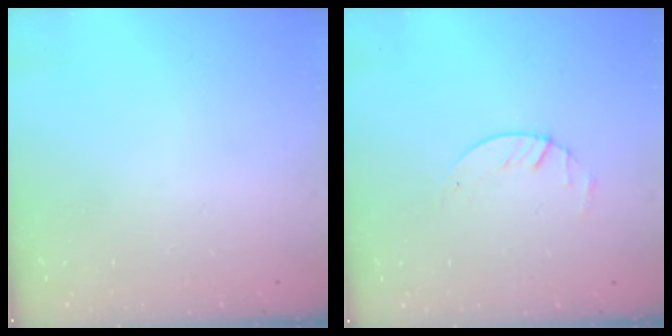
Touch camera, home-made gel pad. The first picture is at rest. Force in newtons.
{"total": 1.8, "press": 1.8, "slide": 0.2}